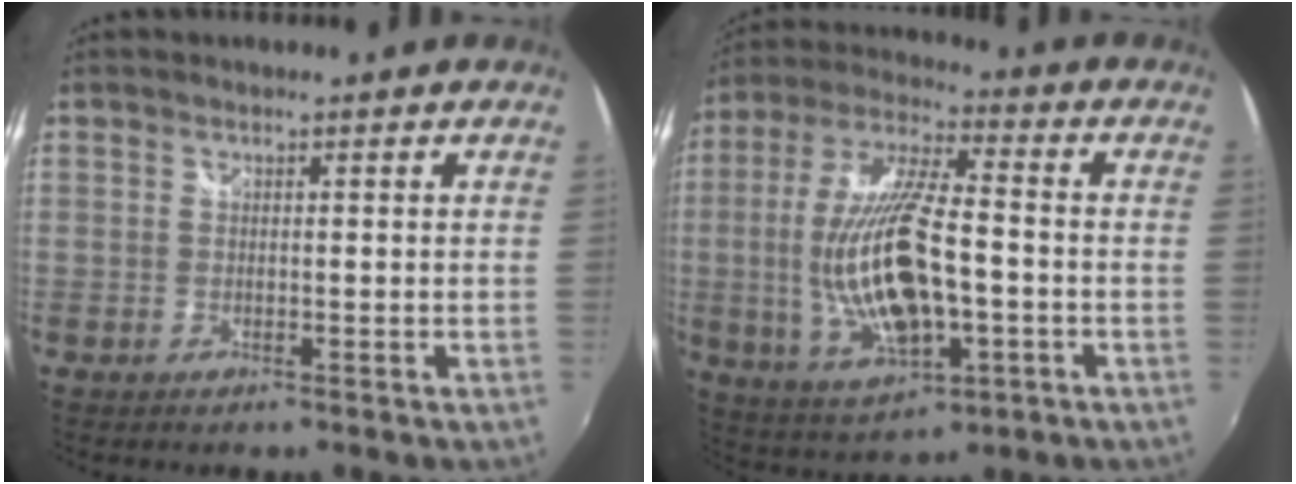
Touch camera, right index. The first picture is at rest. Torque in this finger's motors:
{"motor_torque": [2.14, 0.00, 1.05, 0.21]}